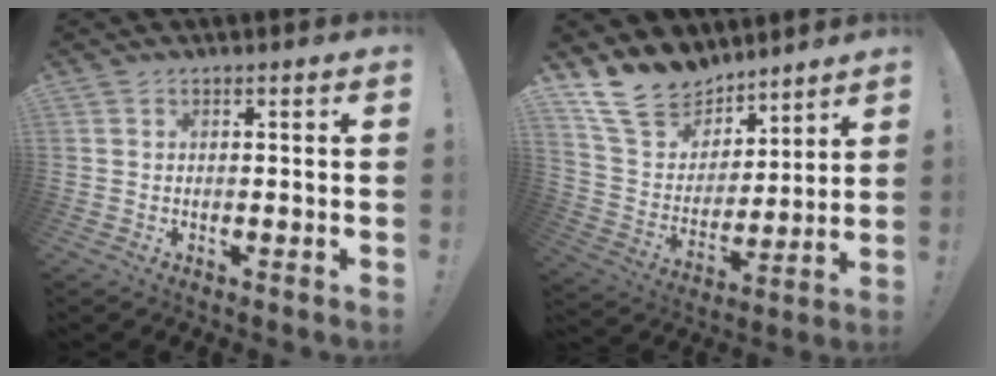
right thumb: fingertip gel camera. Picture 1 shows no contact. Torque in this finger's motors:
{"motor_torque": [0.46, 1.83, 0.42, 0.42, 0.03]}